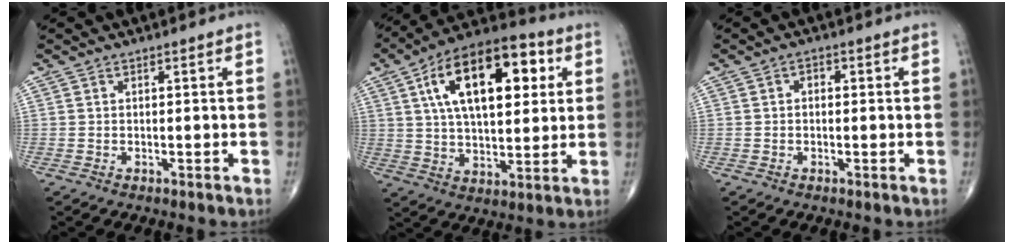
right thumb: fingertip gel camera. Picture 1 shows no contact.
{"total": 21.5, "force": [6.6, 10.7, 17.5], "torque": [-0.258, 0.006, 0.098]}
{"total": 1.5, "force": [0.2, 1.0, 1.0], "torque": [-0.009, 0.008, -0.001]}